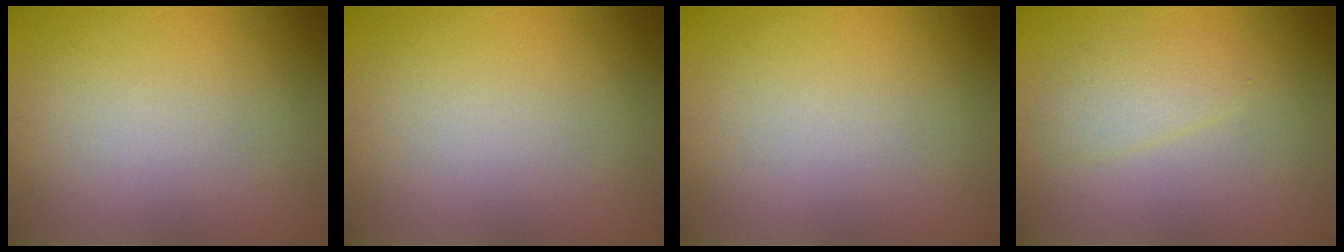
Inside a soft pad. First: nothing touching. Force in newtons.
{"total": 0.0}
{"total": 0.0}
{"total": 2.0, "press": 2.0, "slide": 0.1}